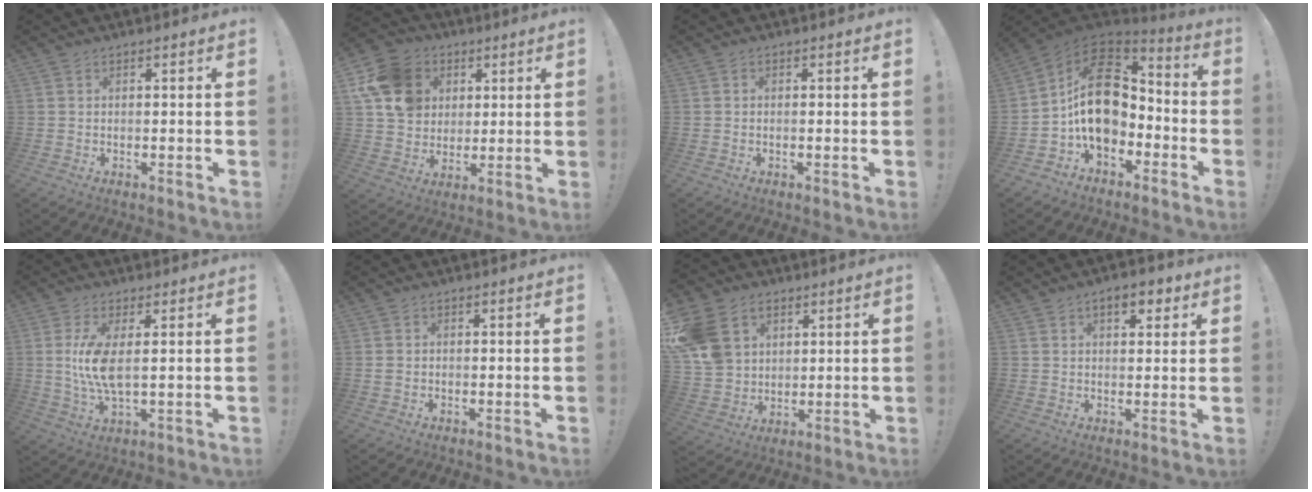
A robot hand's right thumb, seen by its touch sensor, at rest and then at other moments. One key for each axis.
{"total": 16.4, "fx": 5.5, "fy": 13.6, "fz": 7.4, "tx": -0.122, "ty": -0.016, "tz": 0.114}
{"total": 0.6, "fx": -0.5, "fy": 0.1, "fz": 0.3, "tx": -0.014, "ty": 0.003, "tz": -0.008}
{"total": 19.2, "fx": 0.7, "fy": 13.6, "fz": 13.6, "tx": -0.224, "ty": 0.012, "tz": 0.025}
{"total": 9.3, "fx": 1.3, "fy": 3.1, "fz": 8.7, "tx": -0.152, "ty": -0.019, "tz": 0.017}
{"total": 1.4, "fx": -0.2, "fy": 1.1, "fz": 0.8, "tx": -0.018, "ty": 0.007, "tz": -0.002}
{"total": 15.1, "fx": 6.1, "fy": 11.7, "fz": 7.3, "tx": -0.125, "ty": -0.019, "tz": 0.127}
{"total": 5.8, "fx": 3.0, "fy": 2.9, "fz": 4.0, "tx": -0.049, "ty": -0.005, "tz": 0.047}